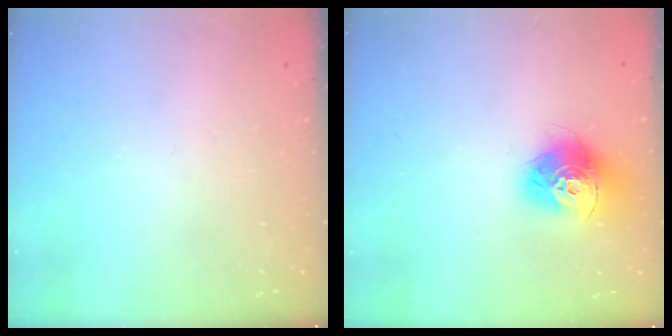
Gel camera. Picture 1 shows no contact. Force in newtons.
{"total": 14.1, "press": 14.1, "slide": 1.3}